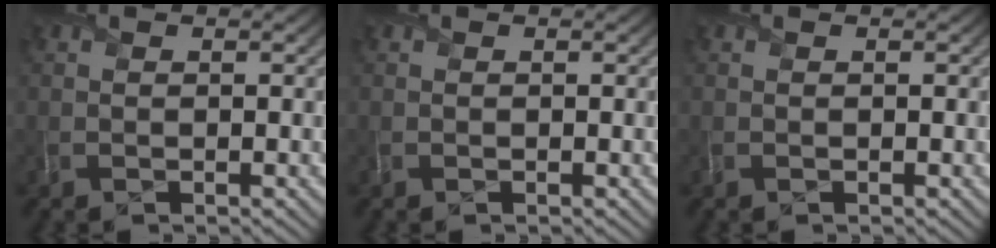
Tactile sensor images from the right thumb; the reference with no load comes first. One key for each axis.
{"total": 0.0}
{"total": 0.0}